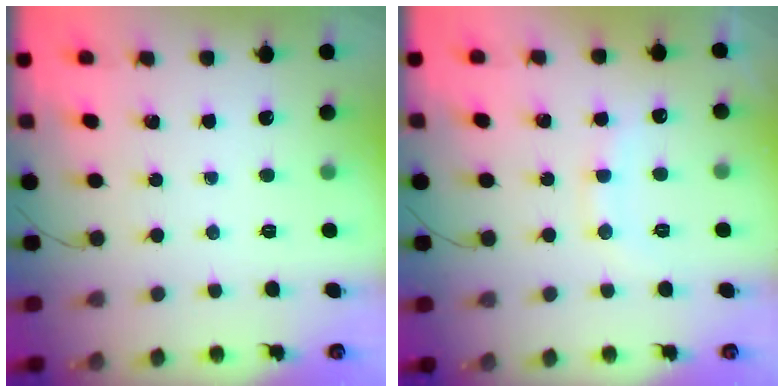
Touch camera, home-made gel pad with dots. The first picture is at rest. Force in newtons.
{"total": 9.8, "press": 9.7, "slide": 1.2}